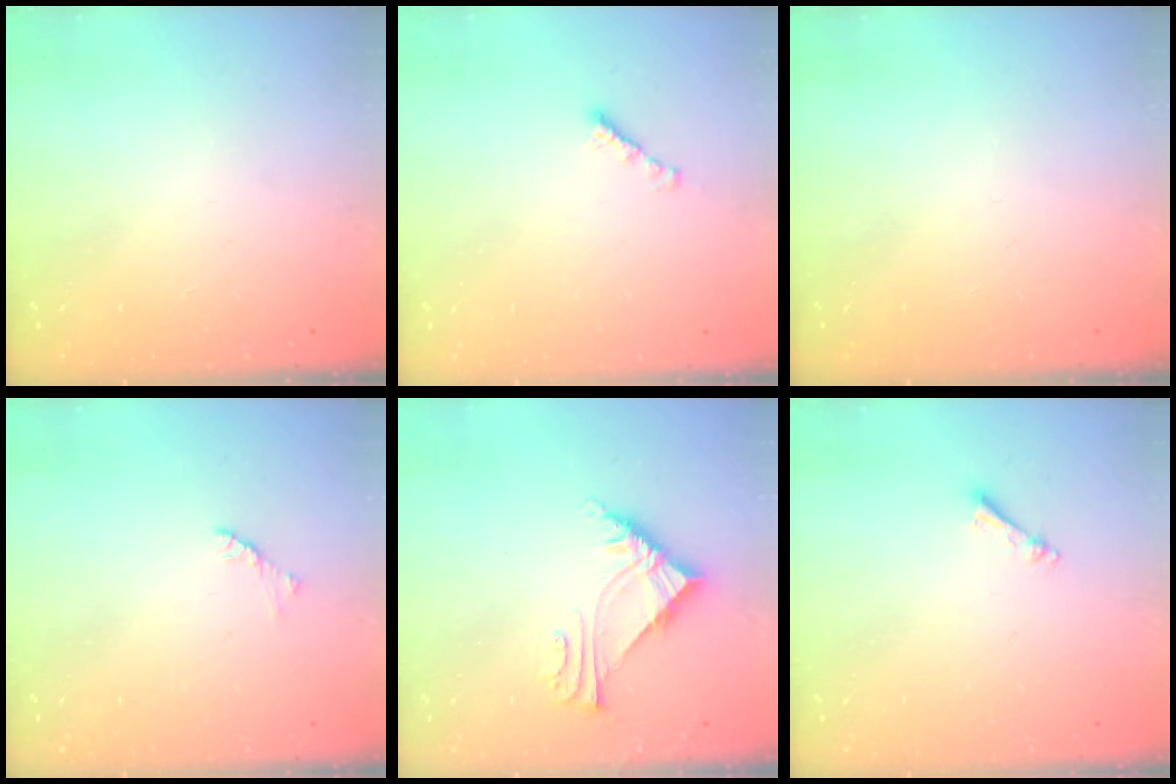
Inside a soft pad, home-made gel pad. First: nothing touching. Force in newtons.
{"total": 2.1, "press": 2.0, "slide": 0.7}
{"total": 0.0}
{"total": 1.7, "press": 1.6, "slide": 0.4}
{"total": 6.3, "press": 6.3, "slide": 0.6}
{"total": 2.4, "press": 2.3, "slide": 0.4}